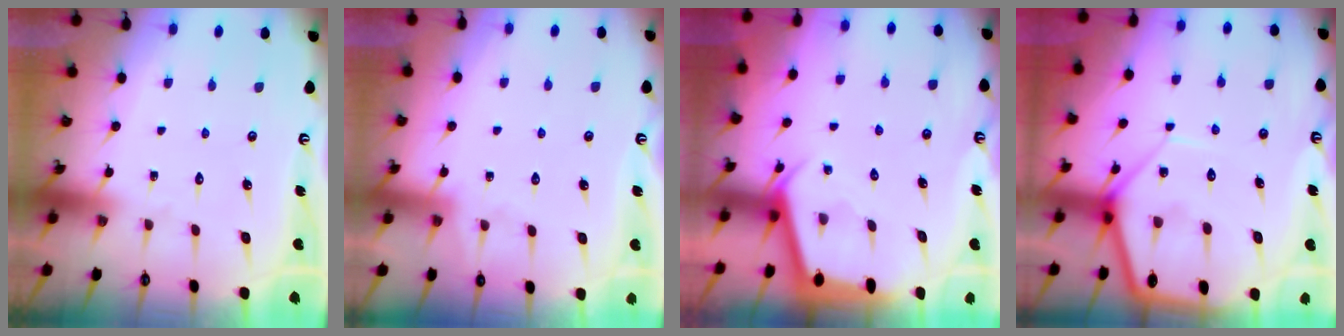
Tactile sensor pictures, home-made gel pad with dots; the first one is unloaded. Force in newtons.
{"total": 2.5, "press": 2.5, "slide": 0.4}
{"total": 2.9, "press": 2.9, "slide": 0.3}
{"total": 10.1, "press": 10.0, "slide": 0.8}